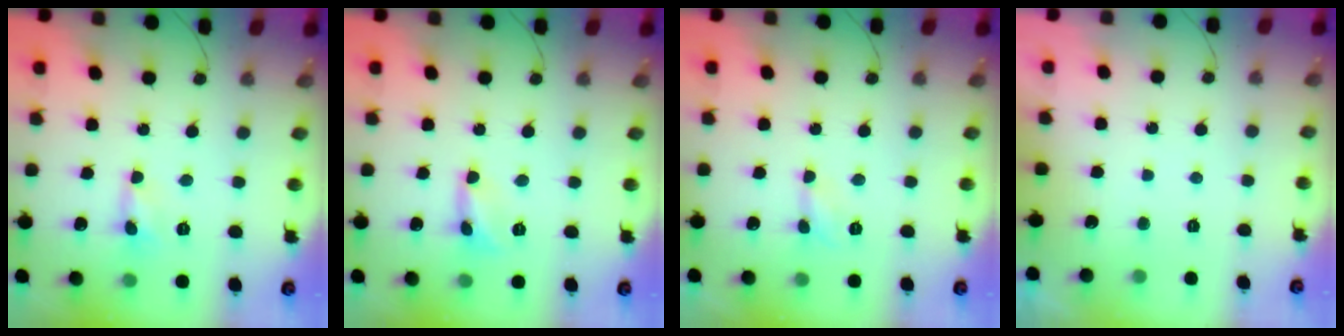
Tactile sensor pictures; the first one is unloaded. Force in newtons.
{"total": 2.4, "press": 2.4, "slide": 0.2}
{"total": 2.8, "press": 2.8, "slide": 0.4}
{"total": 0.0}